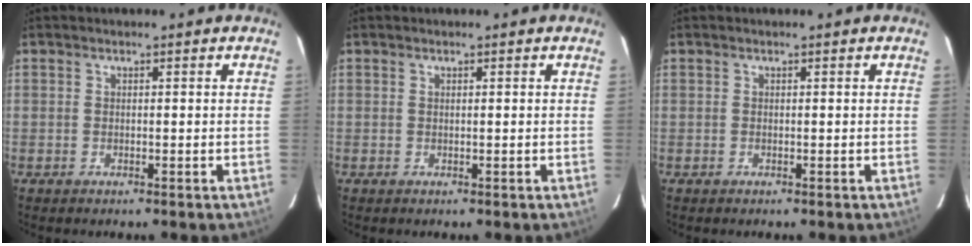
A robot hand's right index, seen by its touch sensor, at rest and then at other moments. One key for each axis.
{"total": 0.0}
{"total": 0.0}